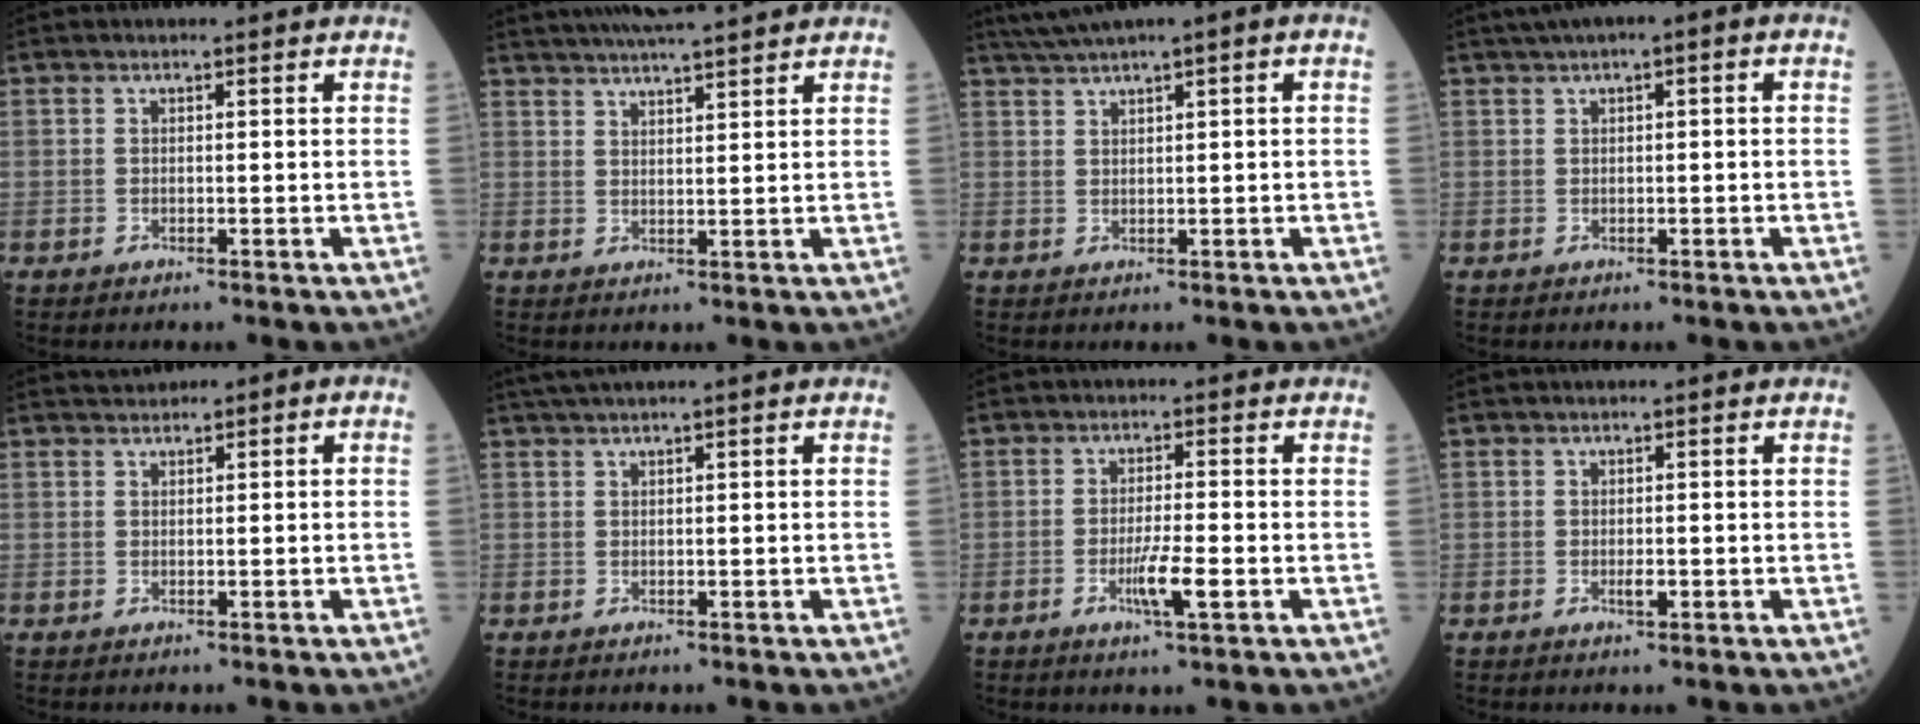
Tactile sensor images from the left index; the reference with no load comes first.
{"total": 11.1, "force": [9.9, 0.5, 5.1], "torque": [-0.086, 0.025, 0.143]}
{"total": 5.0, "force": [3.0, 0.0, 4.0], "torque": [-0.080, 0.023, 0.058]}
{"total": 4.0, "force": [1.4, 0.9, 3.7], "torque": [-0.058, 0.023, 0.018]}
{"total": 1.8, "force": [0.9, 0.9, 1.3], "torque": [-0.028, 0.026, 0.019]}
{"total": 2.2, "force": [1.6, -0.5, 1.4], "torque": [-0.034, 0.014, 0.037]}
{"total": 4.6, "force": [-1.8, 0.1, 4.2], "torque": [-0.079, -0.008, -0.033]}
{"total": 1.0, "force": [-0.4, 0.3, 0.8], "torque": [-0.017, -0.003, -0.006]}